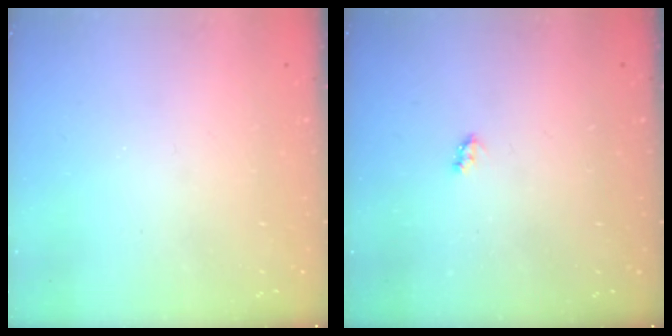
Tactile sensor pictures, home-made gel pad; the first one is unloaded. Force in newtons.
{"total": 2.7, "press": 2.7, "slide": 0.4}